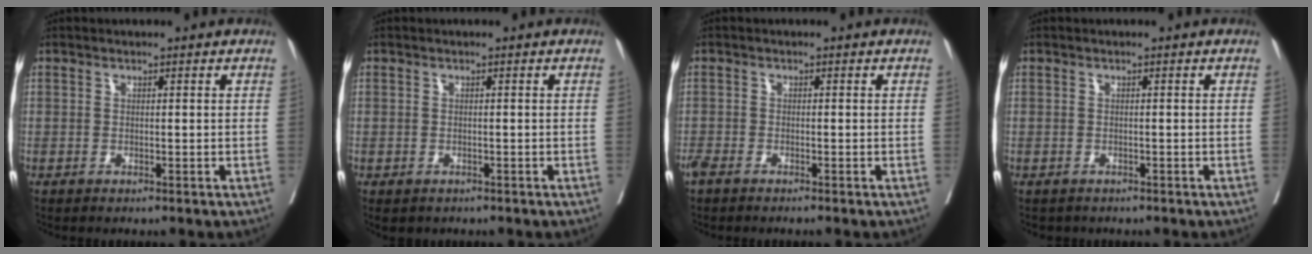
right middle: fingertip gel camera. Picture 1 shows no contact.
{"total": 1.5, "force": [-1.0, 1.0, 0.4], "torque": [-0.009, -0.001, -0.010]}
{"total": 2.8, "force": [-2.3, 0.5, 1.4], "torque": [-0.030, -0.007, -0.042]}
{"total": 1.6, "force": [-1.3, 0.9, 0.1], "torque": [-0.011, -0.002, -0.019]}